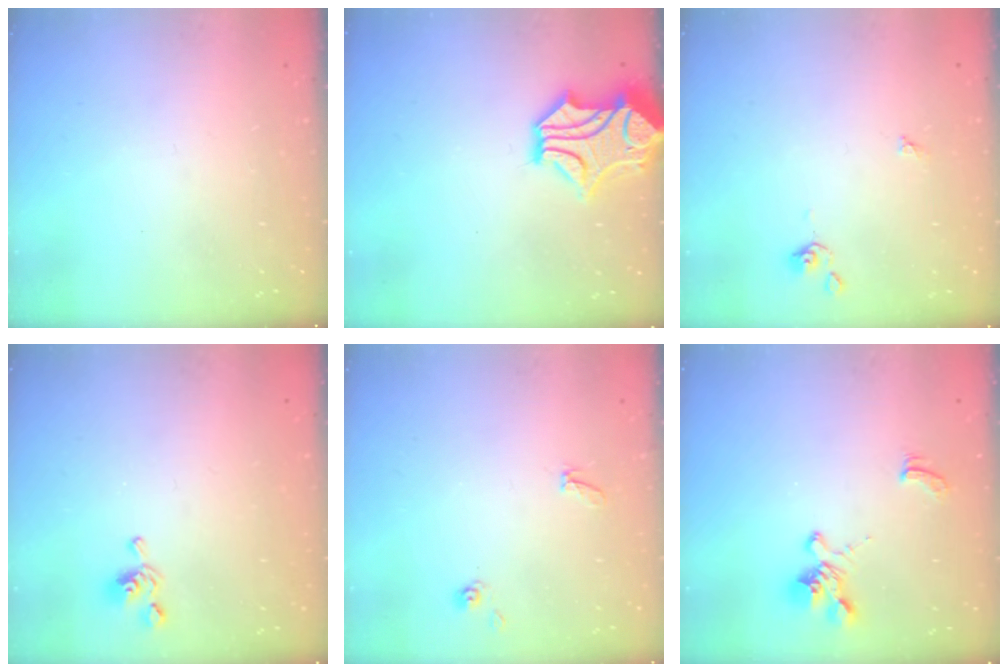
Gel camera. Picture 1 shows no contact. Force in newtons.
{"total": 5.1, "press": 4.8, "slide": 1.8}
{"total": 2.1, "press": 2.1, "slide": 0.4}
{"total": 3.4, "press": 3.3, "slide": 0.7}
{"total": 4.2, "press": 4.1, "slide": 0.5}
{"total": 1.5, "press": 1.0, "slide": 1.1}